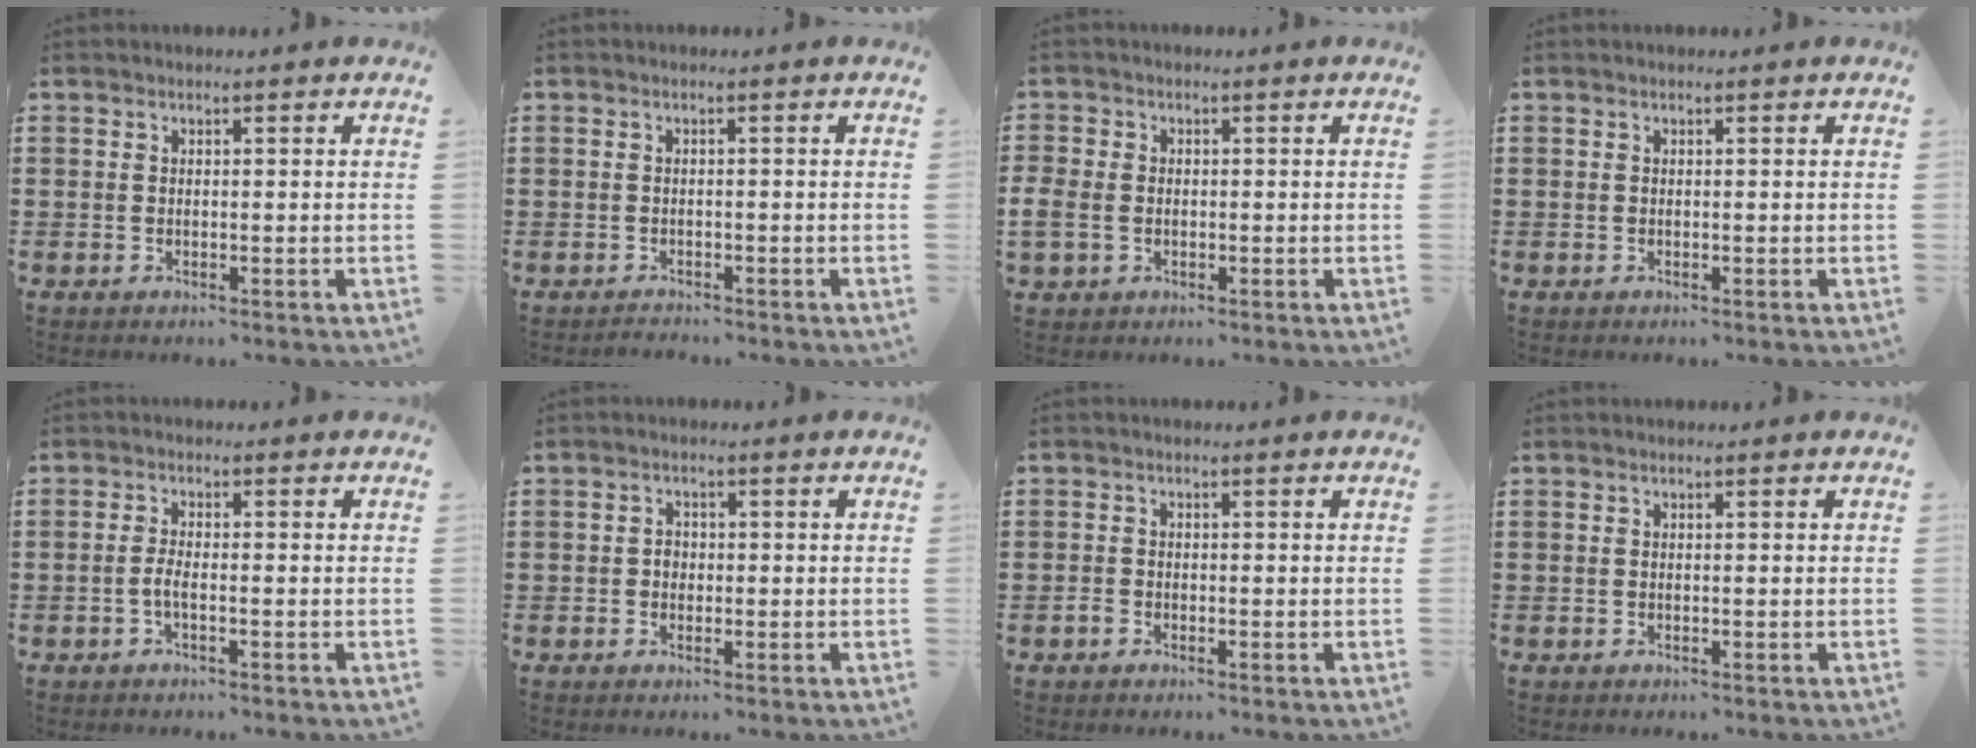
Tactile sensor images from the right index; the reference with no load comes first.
{"total": 1.0, "force": [-0.9, 0.1, -0.2], "torque": [0.001, 0.002, -0.021]}
{"total": 2.3, "force": [-0.7, 1.9, 1.2], "torque": [-0.040, -0.002, -0.018]}
{"total": 0.0}
{"total": 2.2, "force": [-0.9, 0.4, 2.0], "torque": [-0.050, -0.003, -0.021]}
{"total": 1.4, "force": [-0.3, 1.2, 0.8], "torque": [-0.017, 0.004, -0.006]}
{"total": 1.1, "force": [-0.9, 0.6, 0.3], "torque": [-0.009, -0.003, -0.017]}
{"total": 0.0}